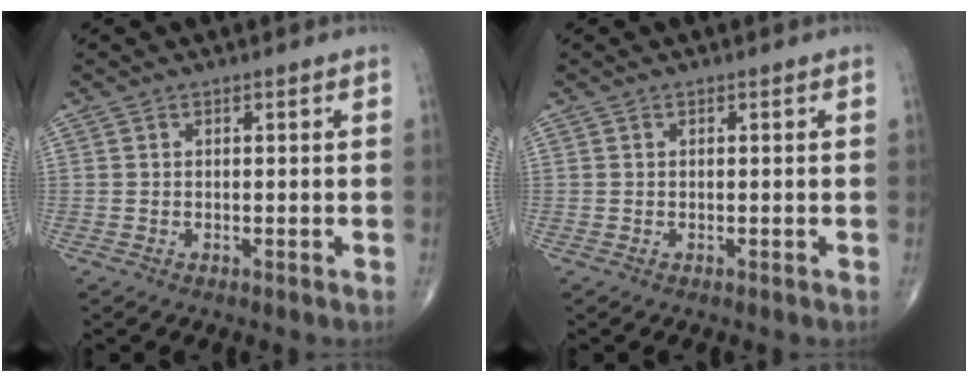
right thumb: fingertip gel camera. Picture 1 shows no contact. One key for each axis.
{"total": 0.0}